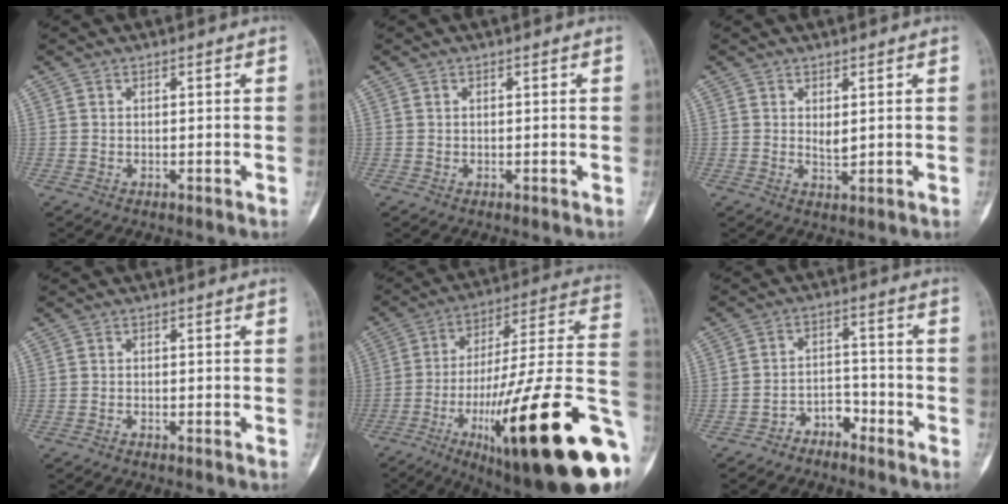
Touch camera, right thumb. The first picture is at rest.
{"total": 0.0}
{"total": 1.9, "force": [0.6, 0.7, 1.7], "torque": [-0.029, -0.009, 0.014]}
{"total": 0.9, "force": [-0.8, 0.0, 0.4], "torque": [-0.014, 0.004, -0.011]}
{"total": 34.8, "force": [-10.8, 7.5, 32.2], "torque": [-0.422, 0.036, -0.166]}
{"total": 4.6, "force": [-3.8, 2.4, 0.8], "torque": [0.006, 0.049, -0.067]}